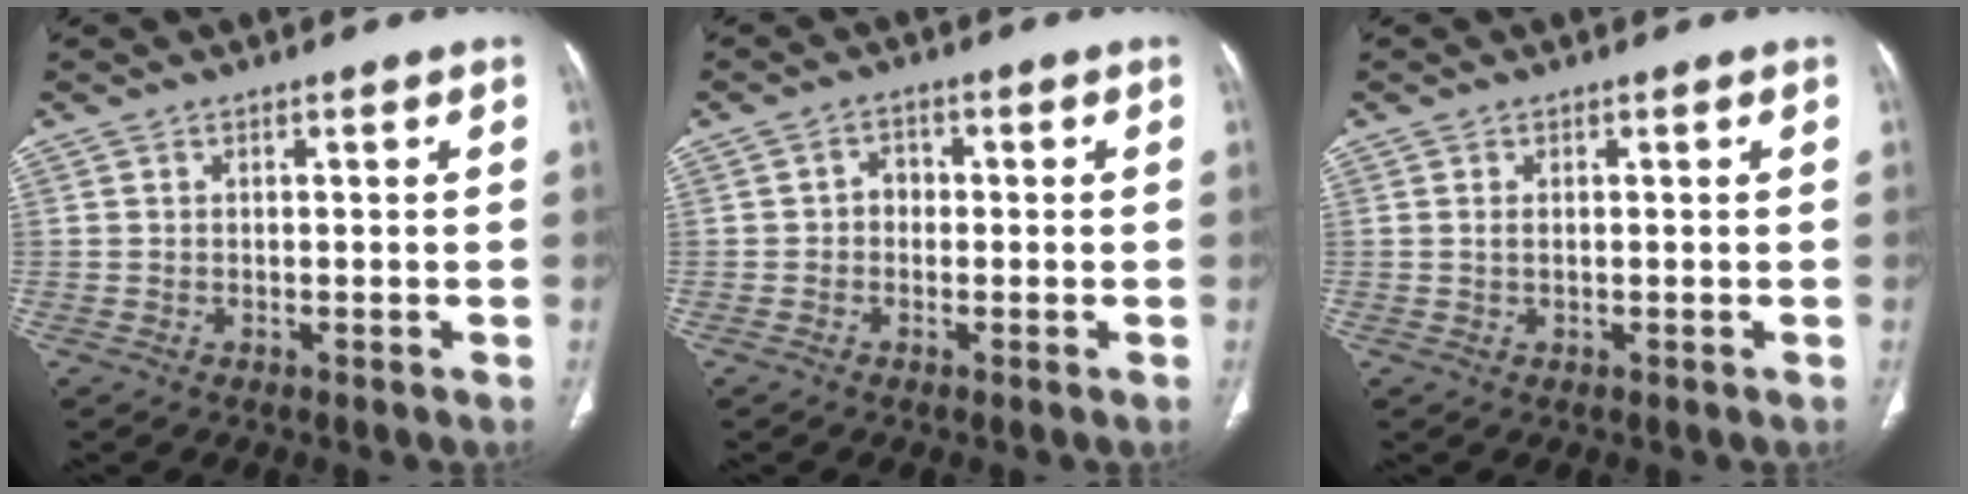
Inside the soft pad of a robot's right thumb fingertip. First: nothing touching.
{"total": 2.4, "force": [-0.3, 2.0, 1.3], "torque": [-0.005, 0.011, -0.013]}
{"total": 1.0, "force": [0.1, 0.4, 0.9], "torque": [-0.022, -0.001, 0.005]}